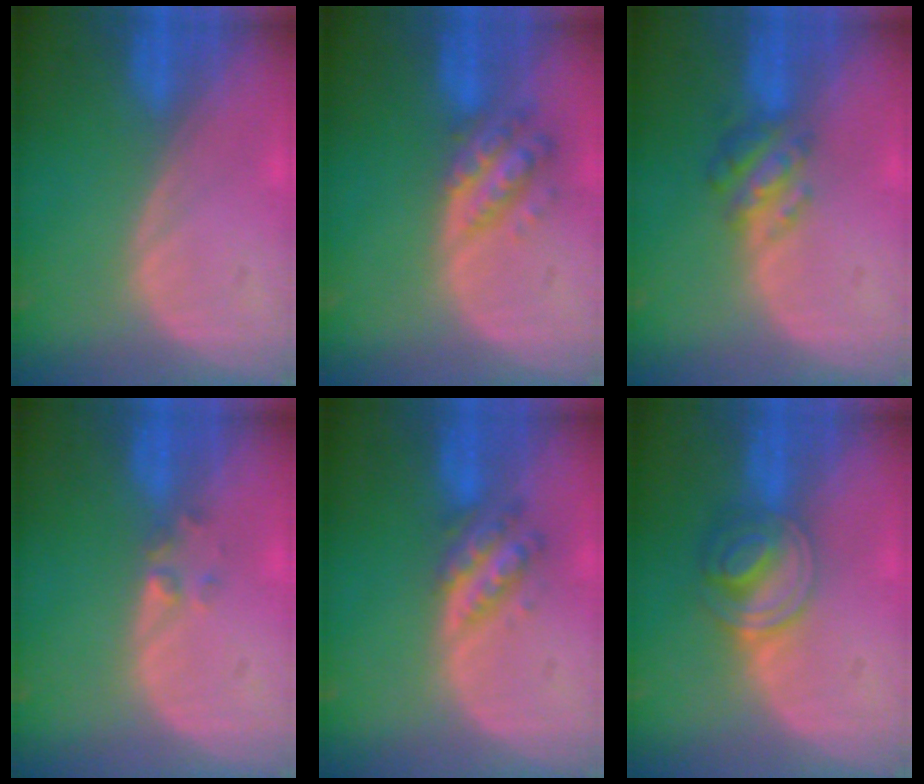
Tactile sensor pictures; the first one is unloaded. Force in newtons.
{"total": 6.4, "press": 5.8, "slide": 2.8}
{"total": 4.5, "press": 4.5, "slide": 0.6}
{"total": 1.6, "press": 1.4, "slide": 0.9}
{"total": 5.0, "press": 5.0, "slide": 0.1}
{"total": 6.3, "press": 5.5, "slide": 3.1}